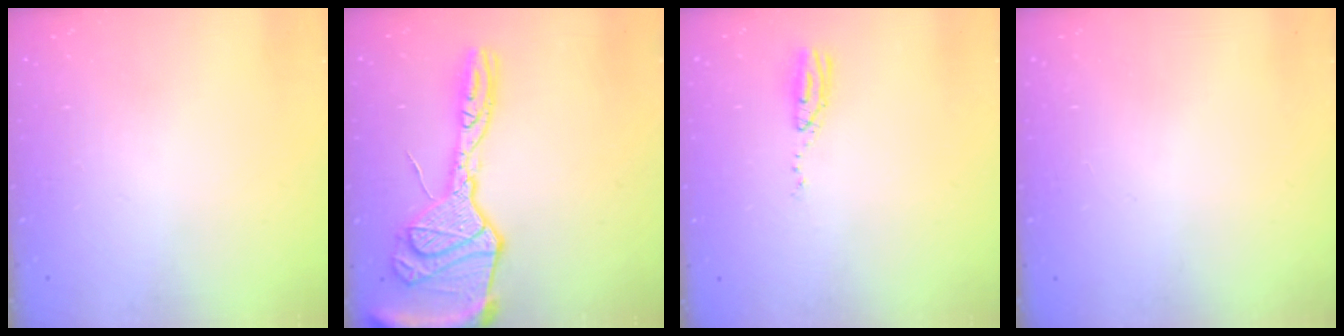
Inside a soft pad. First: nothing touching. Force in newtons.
{"total": 22.2, "press": 22.1, "slide": 2.0}
{"total": 5.0, "press": 4.7, "slide": 1.5}
{"total": 0.0}